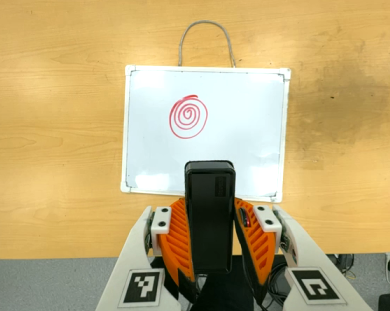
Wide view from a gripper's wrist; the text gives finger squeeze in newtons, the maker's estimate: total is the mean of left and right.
{"total": 3.9, "left": 2.8, "right": 5.1}